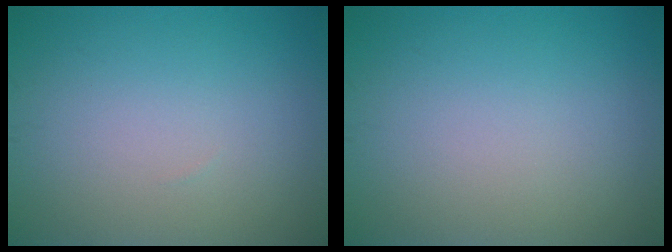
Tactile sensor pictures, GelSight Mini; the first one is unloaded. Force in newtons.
{"total": 0.0}